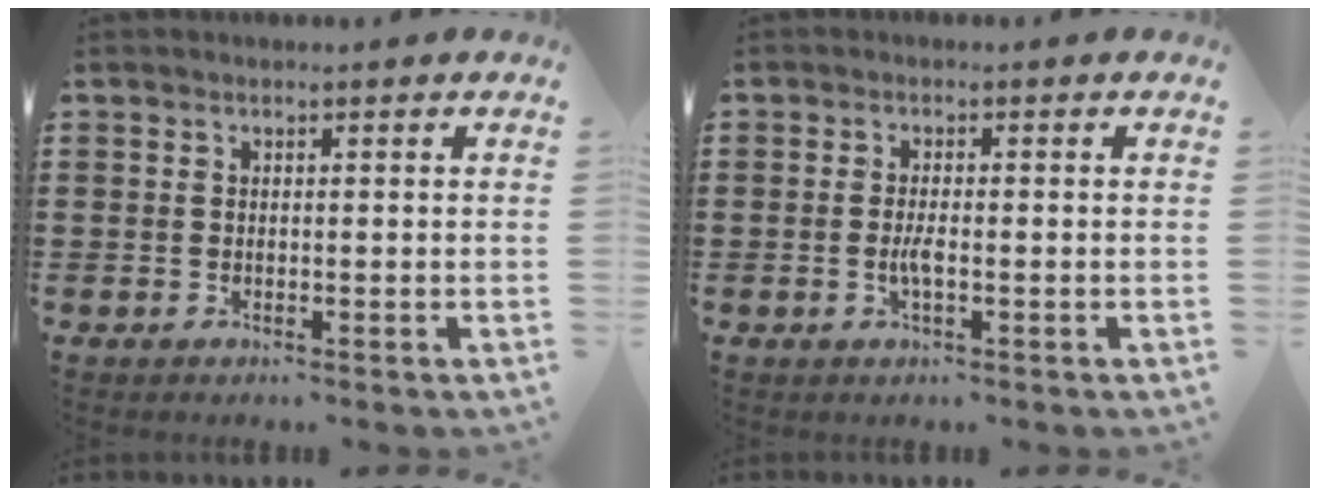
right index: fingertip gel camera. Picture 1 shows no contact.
{"total": 2.4, "force": [-0.7, 0.4, 2.3], "torque": [-0.050, -0.006, -0.015]}